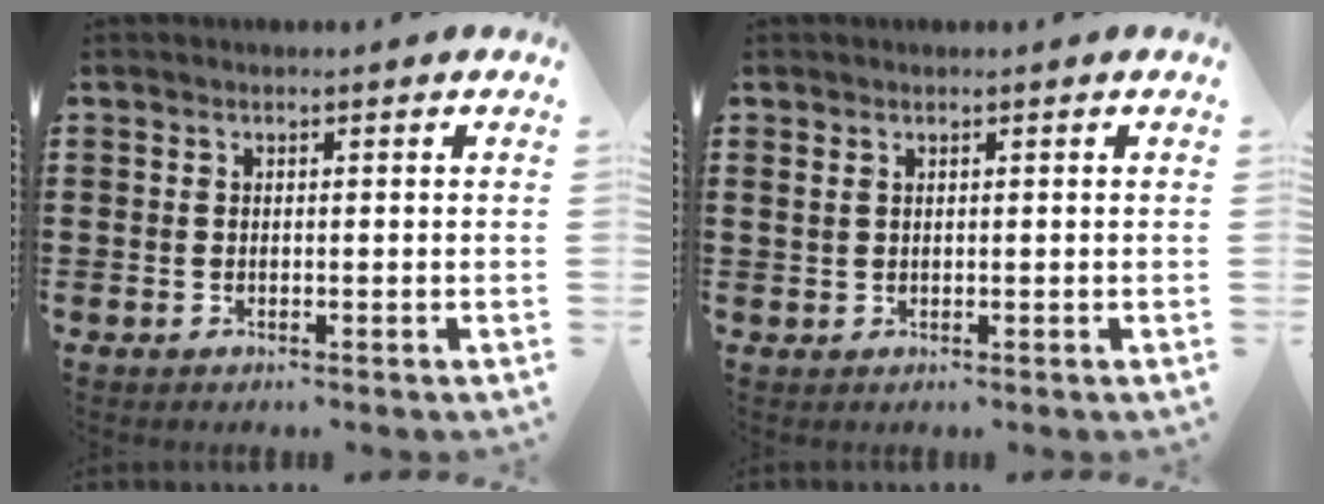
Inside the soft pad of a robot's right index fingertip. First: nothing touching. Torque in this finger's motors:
{"motor_torque": [0.05, 0.04, 0.06, 0.00]}